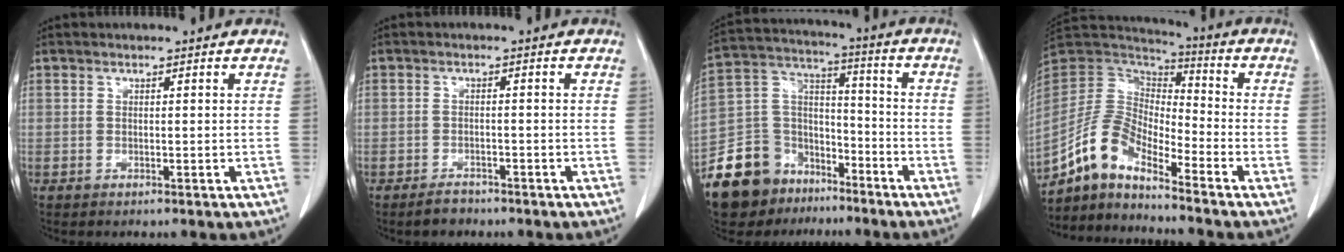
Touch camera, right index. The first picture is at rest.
{"total": 3.3, "force": [-2.6, 1.7, 1.1], "torque": [-0.024, 0.002, -0.036]}
{"total": 18.7, "force": [-12.8, 12.0, 6.4], "torque": [-0.150, 0.057, -0.221]}
{"total": 11.6, "force": [-9.2, 3.4, 6.1], "torque": [-0.135, 0.023, -0.181]}